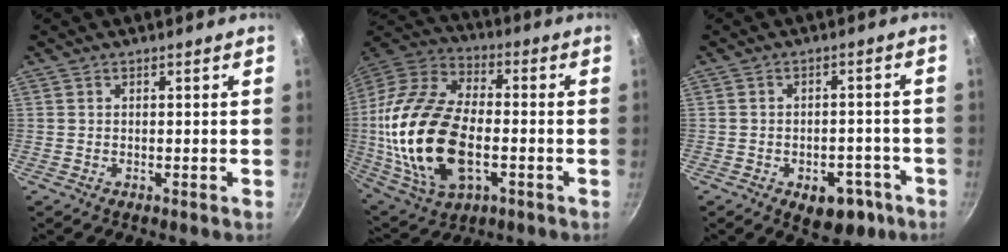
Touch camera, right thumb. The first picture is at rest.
{"total": 25.5, "force": [-3.3, 14.6, 20.6], "torque": [-0.414, 0.022, -0.060]}
{"total": 8.6, "force": [-4.1, 5.4, 5.3], "torque": [-0.028, 0.025, -0.042]}